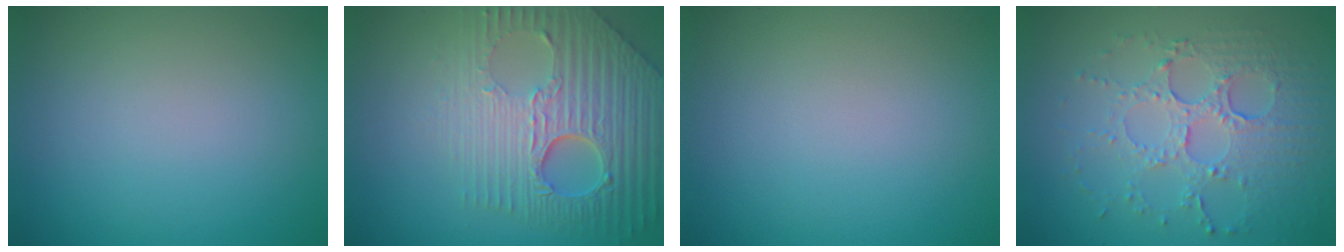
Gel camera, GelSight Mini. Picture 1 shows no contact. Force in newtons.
{"total": 8.4, "press": 6.1, "slide": 5.8}
{"total": 0.0}
{"total": 5.6, "press": 3.9, "slide": 4.0}